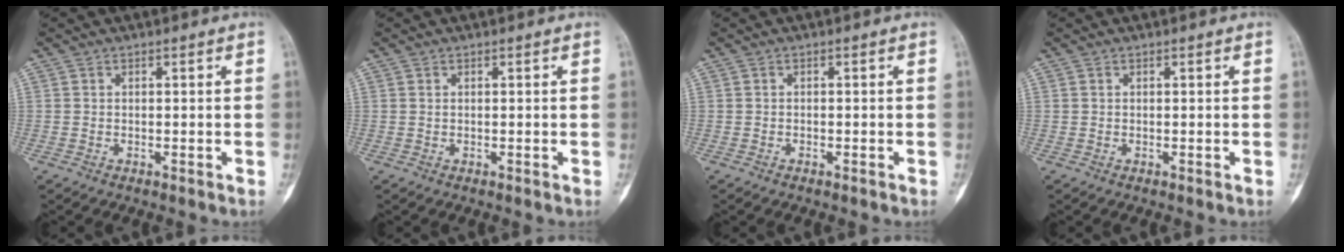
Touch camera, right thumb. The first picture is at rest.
{"total": 0.0}
{"total": 0.5, "force": [-0.4, 0.2, 0.3], "torque": [-0.013, 0.004, -0.005]}
{"total": 0.0}